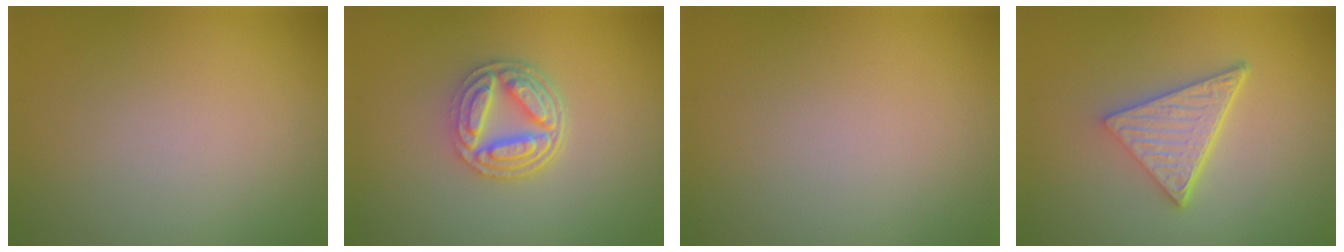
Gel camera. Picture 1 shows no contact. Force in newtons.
{"total": 5.0, "press": 3.7, "slide": 3.3}
{"total": 0.0}
{"total": 5.2, "press": 3.6, "slide": 3.7}